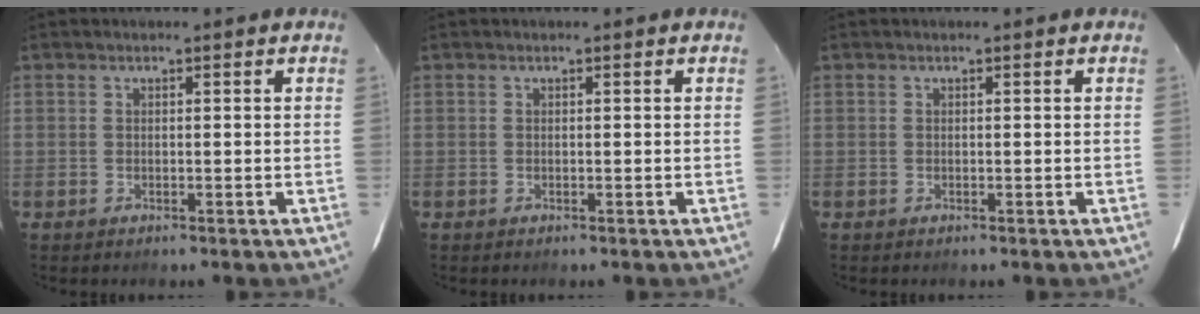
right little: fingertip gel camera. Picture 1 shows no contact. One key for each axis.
{"total": 0.0}
{"total": 0.0}